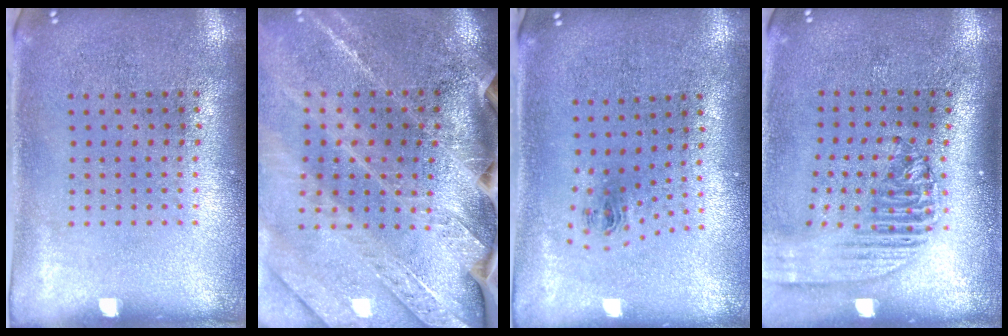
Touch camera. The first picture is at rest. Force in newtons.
{"total": 3.3, "press": 3.0, "slide": 1.5}
{"total": 1.0, "press": 0.4, "slide": 0.9}
{"total": 2.2, "press": 1.7, "slide": 1.3}